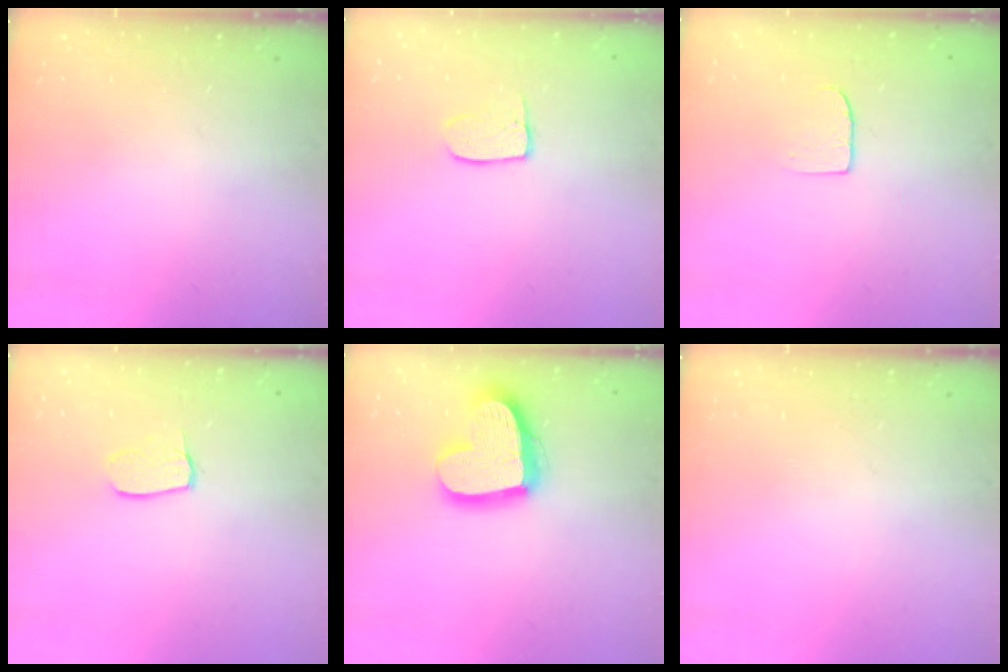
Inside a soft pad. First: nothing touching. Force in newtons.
{"total": 6.7, "press": 6.7, "slide": 0.4}
{"total": 5.1, "press": 5.1, "slide": 0.4}
{"total": 6.3, "press": 6.3, "slide": 0.2}
{"total": 18.0, "press": 17.9, "slide": 1.5}
{"total": 0.0}